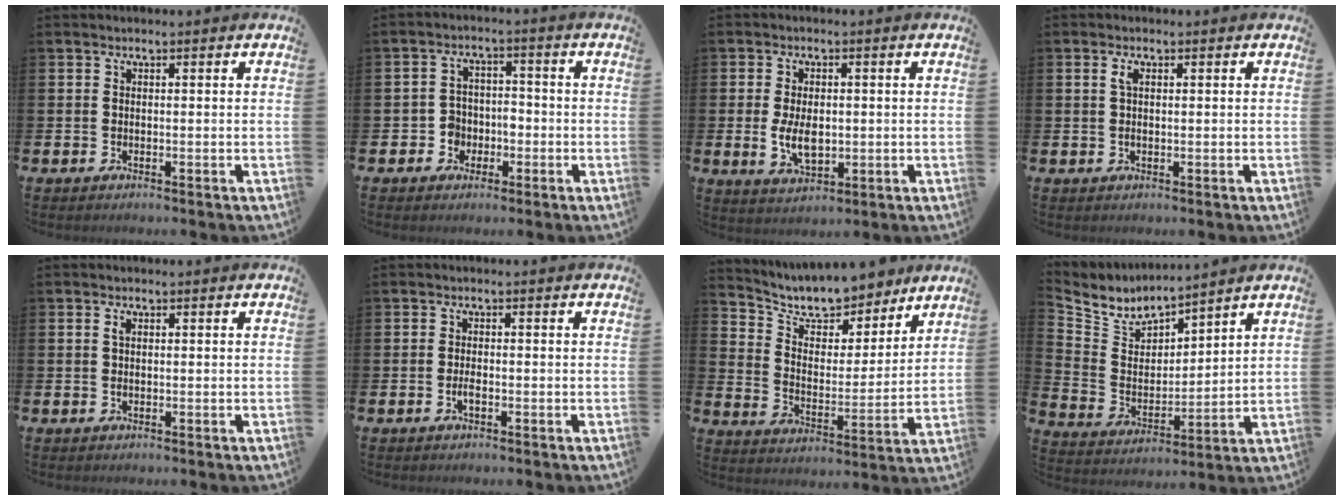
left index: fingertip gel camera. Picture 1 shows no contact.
{"total": 3.5, "force": [-1.9, 2.8, 0.4], "torque": [-0.027, 0.009, -0.043]}
{"total": 5.3, "force": [-0.1, 3.1, 4.3], "torque": [-0.074, 0.000, -0.005]}
{"total": 1.5, "force": [0.5, 0.7, 1.3], "torque": [-0.023, 0.004, 0.007]}
{"total": 1.0, "force": [0.4, 0.7, 0.6], "torque": [-0.011, 0.003, 0.006]}
{"total": 1.3, "force": [-0.7, 0.4, 1.1], "torque": [-0.027, 0.004, -0.011]}
{"total": 9.6, "force": [8.8, 3.0, 2.3], "torque": [-0.081, -0.063, 0.156]}
{"total": 5.2, "force": [4.9, 1.6, 0.5], "torque": [-0.049, -0.039, 0.083]}